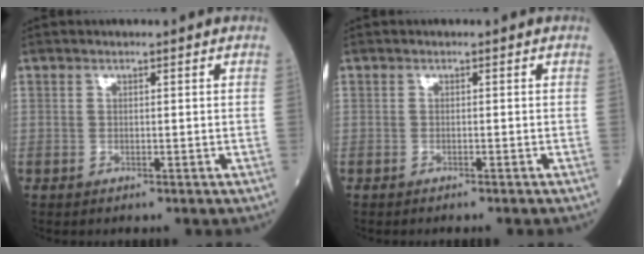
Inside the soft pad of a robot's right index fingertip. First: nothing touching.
{"total": 2.6, "force": [-2.3, 0.0, 1.1], "torque": [-0.017, -0.002, -0.027]}